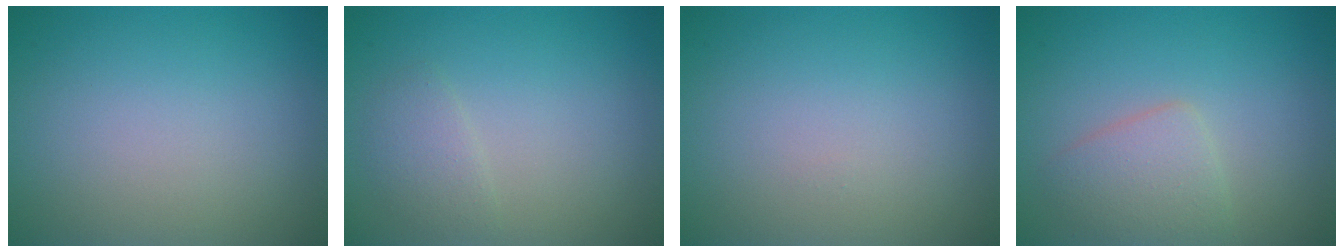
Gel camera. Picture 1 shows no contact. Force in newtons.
{"total": 1.5, "press": 1.5, "slide": 0.1}
{"total": 0.0}
{"total": 2.6, "press": 2.6, "slide": 0.2}